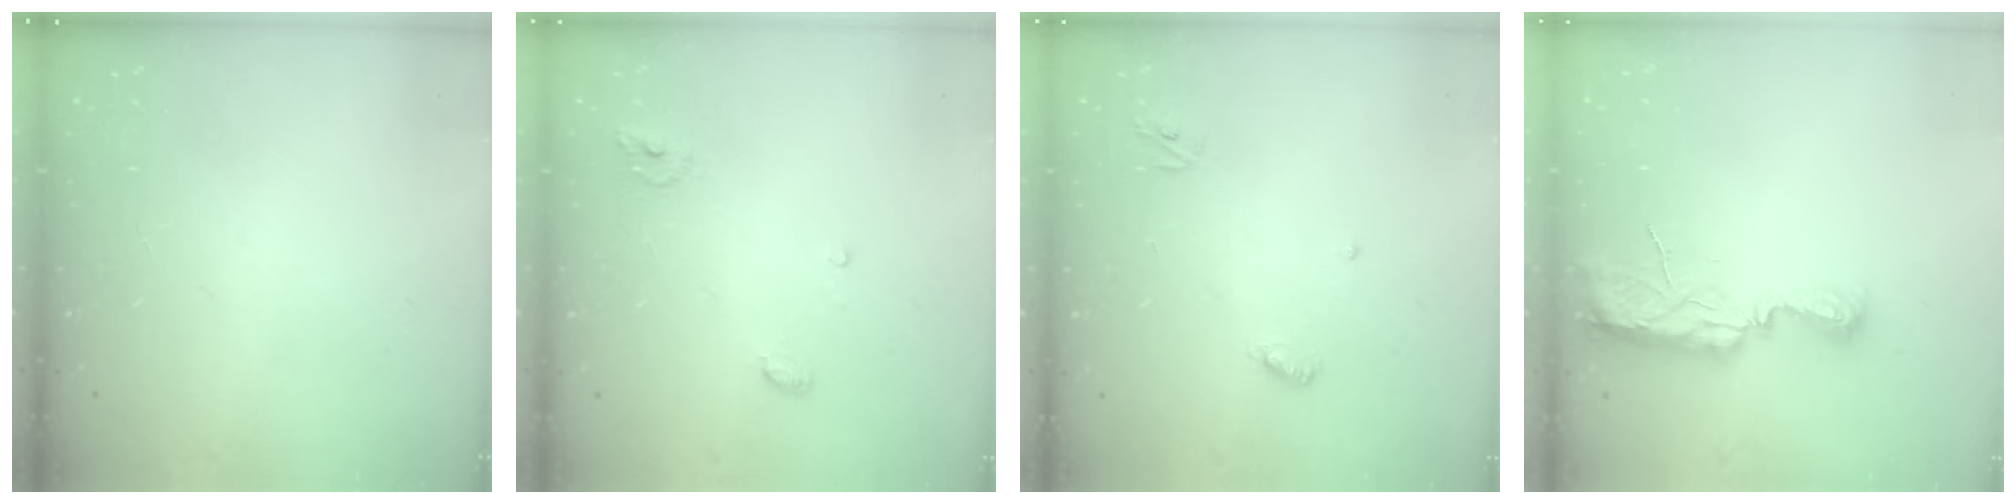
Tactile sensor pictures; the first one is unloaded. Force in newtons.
{"total": 3.8, "press": 3.8, "slide": 0.2}
{"total": 4.9, "press": 4.9, "slide": 0.4}
{"total": 7.9, "press": 7.8, "slide": 0.8}